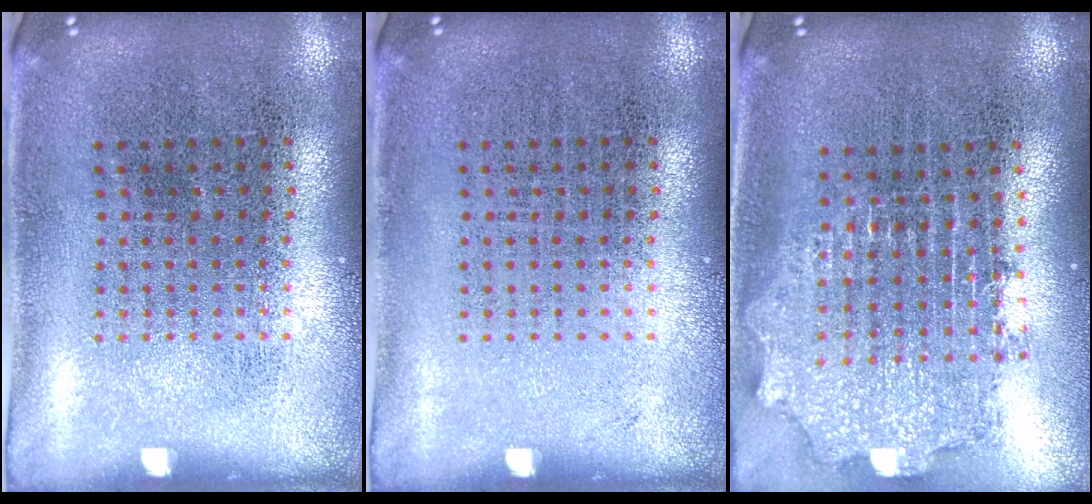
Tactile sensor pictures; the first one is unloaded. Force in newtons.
{"total": 0.0}
{"total": 2.1, "press": 1.7, "slide": 1.3}